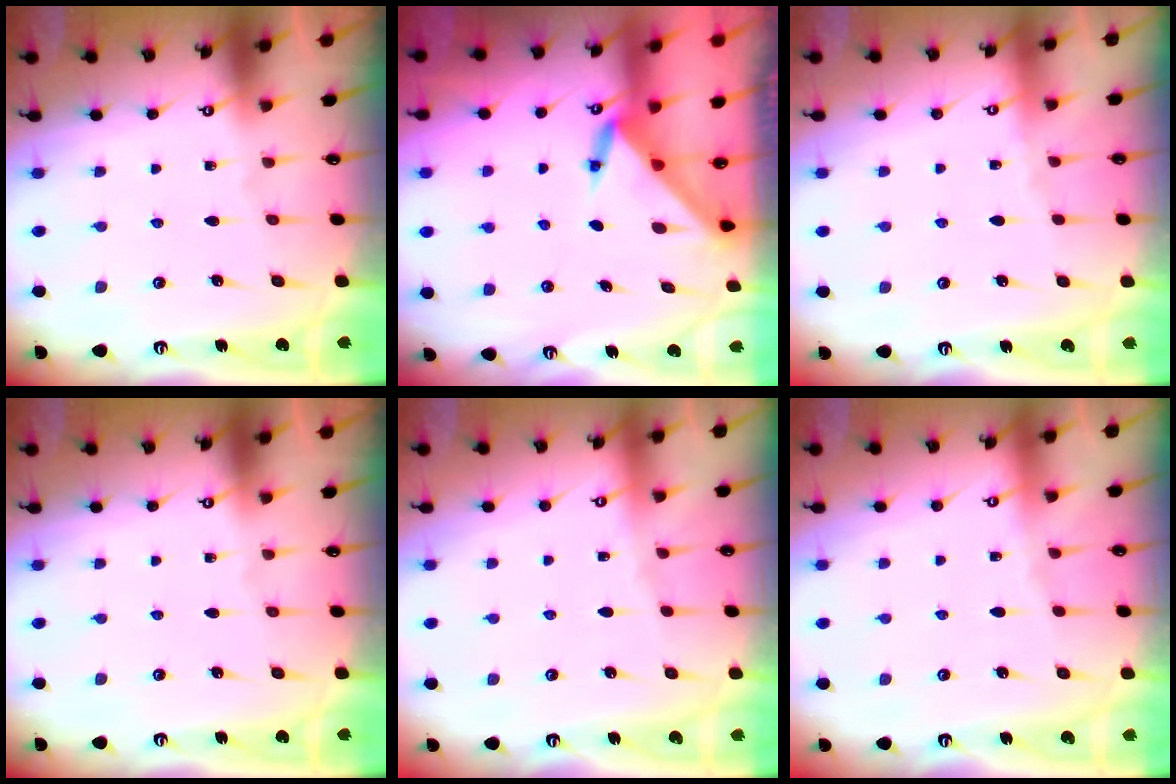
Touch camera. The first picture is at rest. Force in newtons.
{"total": 3.4, "press": 3.4, "slide": 0.1}
{"total": 1.6, "press": 1.6, "slide": 0.4}
{"total": 0.0}
{"total": 2.2, "press": 2.1, "slide": 0.5}
{"total": 2.2, "press": 2.1, "slide": 0.5}